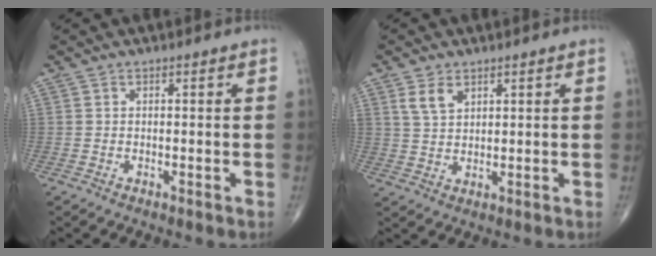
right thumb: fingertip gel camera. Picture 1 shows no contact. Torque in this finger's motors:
{"motor_torque": [0.11, 0.08, 0.31, 0.35, 0.02]}